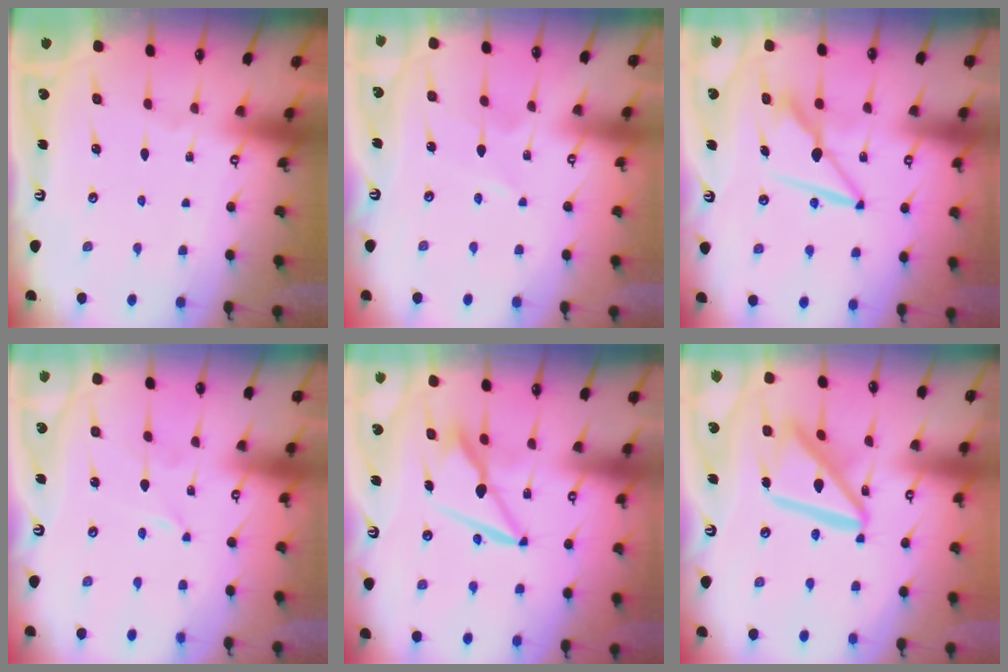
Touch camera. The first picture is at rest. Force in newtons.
{"total": 2.2, "press": 2.2, "slide": 0.3}
{"total": 8.3, "press": 8.3, "slide": 0.7}
{"total": 0.0}
{"total": 7.5, "press": 7.4, "slide": 1.2}
{"total": 15.3, "press": 15.2, "slide": 1.7}